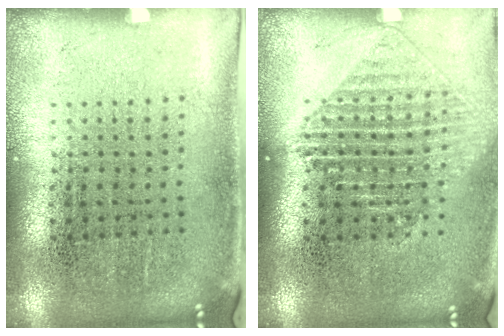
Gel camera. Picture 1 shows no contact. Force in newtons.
{"total": 1.3, "press": 1.2, "slide": 0.5}